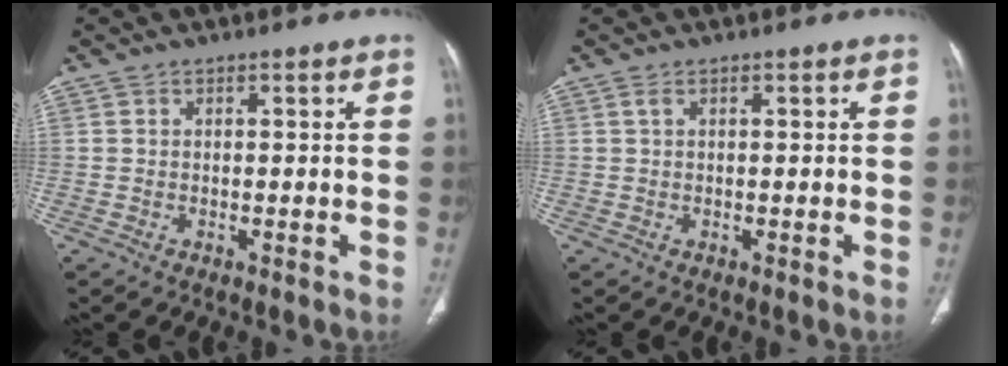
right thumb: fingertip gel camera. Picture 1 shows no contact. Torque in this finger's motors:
{"motor_torque": [-0.07, 0.04, 0.21, -0.18, 0.04]}